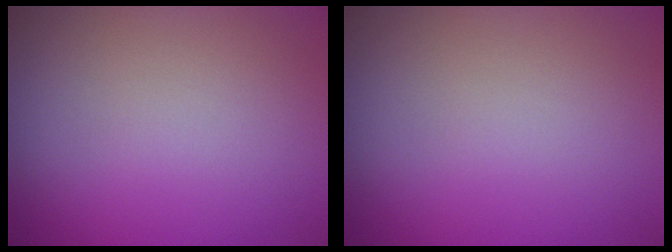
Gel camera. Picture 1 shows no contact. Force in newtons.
{"total": 0.0}